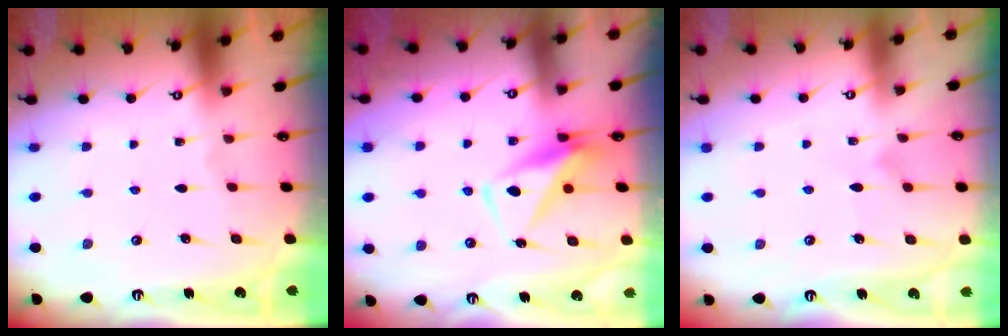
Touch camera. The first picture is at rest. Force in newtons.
{"total": 8.7, "press": 8.6, "slide": 1.4}
{"total": 7.5, "press": 7.5, "slide": 0.2}